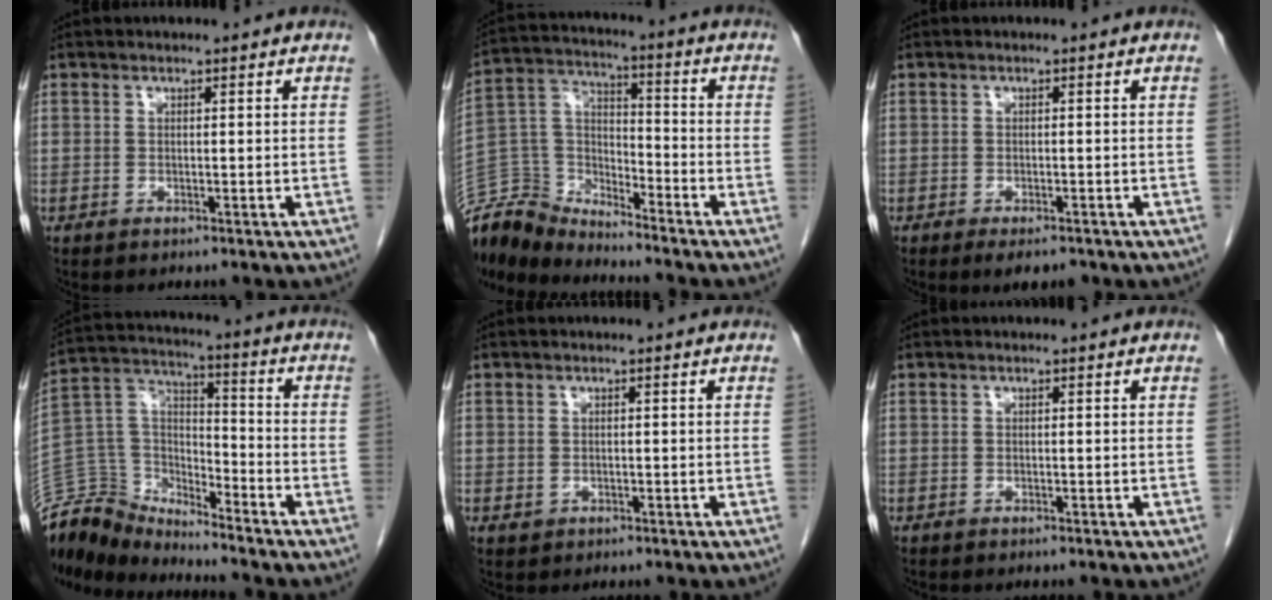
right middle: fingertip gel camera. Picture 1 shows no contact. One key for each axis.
{"total": 12.0, "fx": -11.8, "fy": 1.9, "fz": 0.4, "tx": -0.014, "ty": 0.044, "tz": -0.233}
{"total": 3.3, "fx": -2.3, "fy": 1.2, "fz": 2.0, "tx": -0.023, "ty": -0.004, "tz": -0.028}
{"total": 12.6, "fx": -12.4, "fy": 2.3, "fz": 0.8, "tx": -0.021, "ty": 0.051, "tz": -0.240}
{"total": 0.8, "fx": -0.3, "fy": 0.7, "fz": 0.2, "tx": -0.006, "ty": 0.001, "tz": 0.001}
{"total": 1.8, "fx": -1.6, "fy": 0.5, "fz": 0.7, "tx": -0.015, "ty": -0.004, "tz": -0.017}